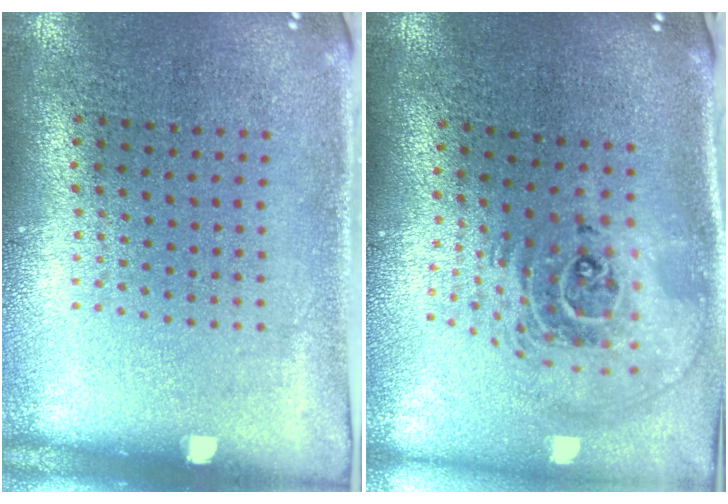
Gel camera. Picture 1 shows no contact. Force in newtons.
{"total": 2.4, "press": 1.8, "slide": 1.7}